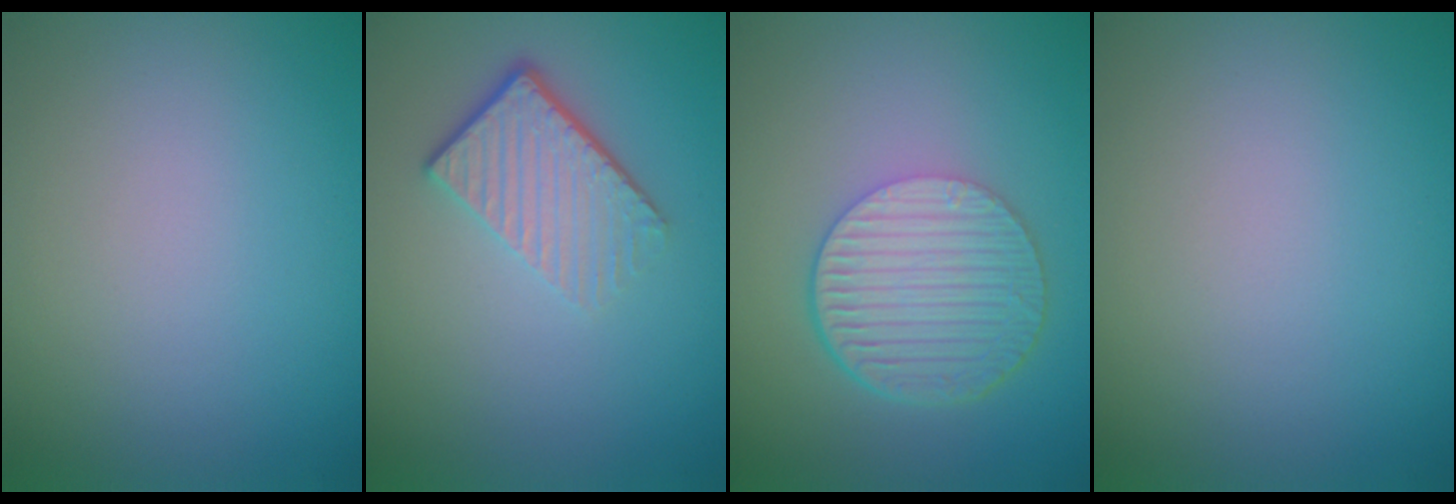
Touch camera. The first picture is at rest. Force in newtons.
{"total": 4.1, "press": 2.8, "slide": 3.0}
{"total": 6.5, "press": 4.5, "slide": 4.7}
{"total": 0.0}